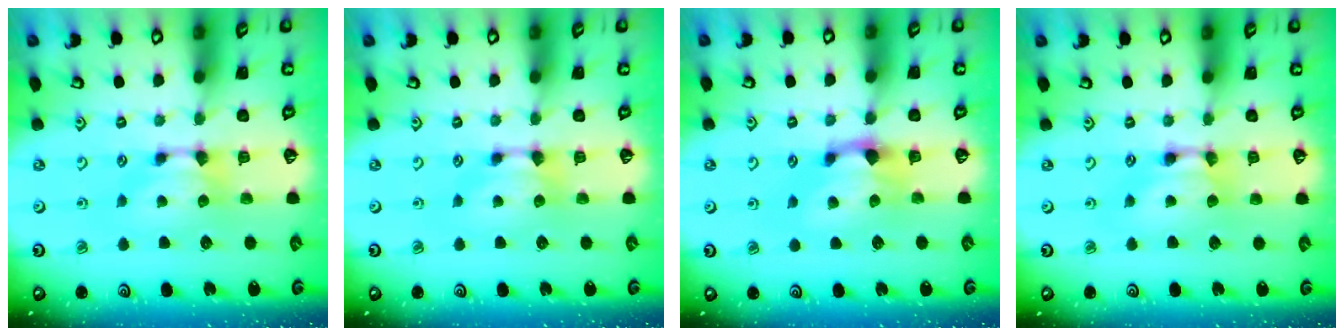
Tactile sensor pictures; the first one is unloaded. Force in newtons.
{"total": 0.0}
{"total": 1.4, "press": 0.7, "slide": 1.1}
{"total": 1.9, "press": 1.9, "slide": 0.1}